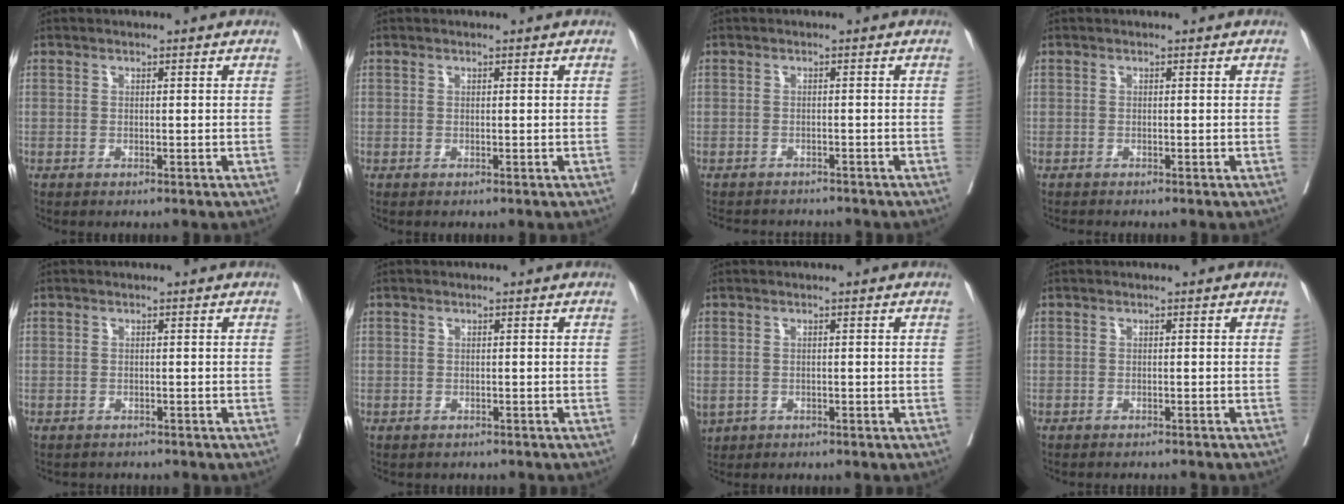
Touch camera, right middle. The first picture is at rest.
{"total": 0.0}
{"total": 6.9, "force": [-6.5, 1.8, 1.2], "torque": [-0.014, -0.002, -0.087]}
{"total": 0.8, "force": [-0.7, -0.3, 0.0], "torque": [-0.002, -0.003, -0.016]}
{"total": 1.9, "force": [-1.6, 0.9, -0.1], "torque": [-0.008, 0.000, -0.028]}
{"total": 1.1, "force": [-0.7, 0.8, -0.1], "torque": [-0.009, 0.003, -0.012]}
{"total": 3.8, "force": [-1.5, 3.1, 1.7], "torque": [-0.048, -0.005, -0.016]}
{"total": 3.4, "force": [-3.3, 0.2, 0.9], "torque": [-0.009, -0.009, -0.039]}